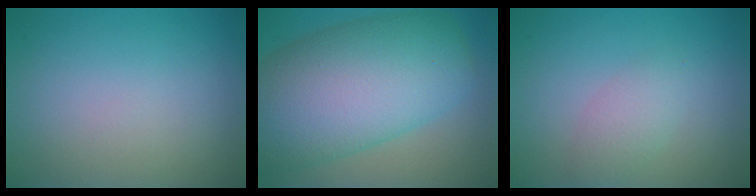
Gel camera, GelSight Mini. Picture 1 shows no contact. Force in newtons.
{"total": 13.4, "press": 13.4, "slide": 0.4}
{"total": 2.1, "press": 2.1, "slide": 0.1}